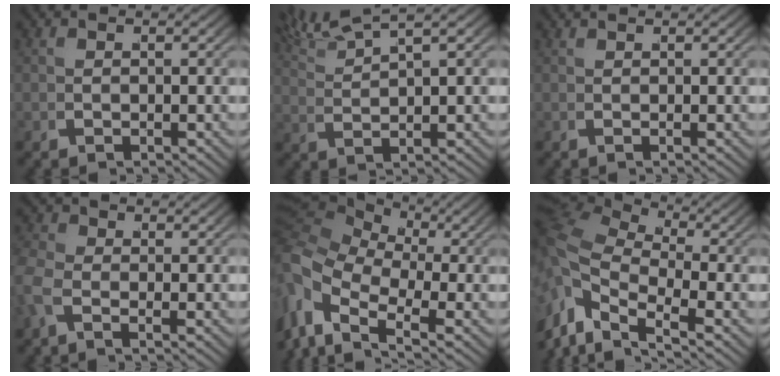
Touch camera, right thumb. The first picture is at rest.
{"total": 4.7, "force": [4.4, 0.0, 1.5], "torque": [-0.014, 0.037, 0.070]}
{"total": 1.4, "force": [1.1, -0.9, 0.2], "torque": [0.008, 0.014, 0.013]}
{"total": 1.8, "force": [-0.8, 1.3, 1.0], "torque": [-0.020, 0.008, -0.029]}
{"total": 8.5, "force": [-1.8, 5.9, 5.9], "torque": [-0.125, -0.026, -0.031]}
{"total": 7.8, "force": [0.1, 5.4, 5.7], "torque": [-0.117, -0.006, -0.006]}